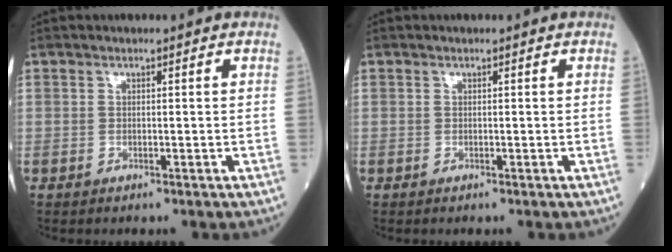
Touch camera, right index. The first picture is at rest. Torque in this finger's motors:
{"motor_torque": [0.00, 0.00, 0.00, -0.01]}